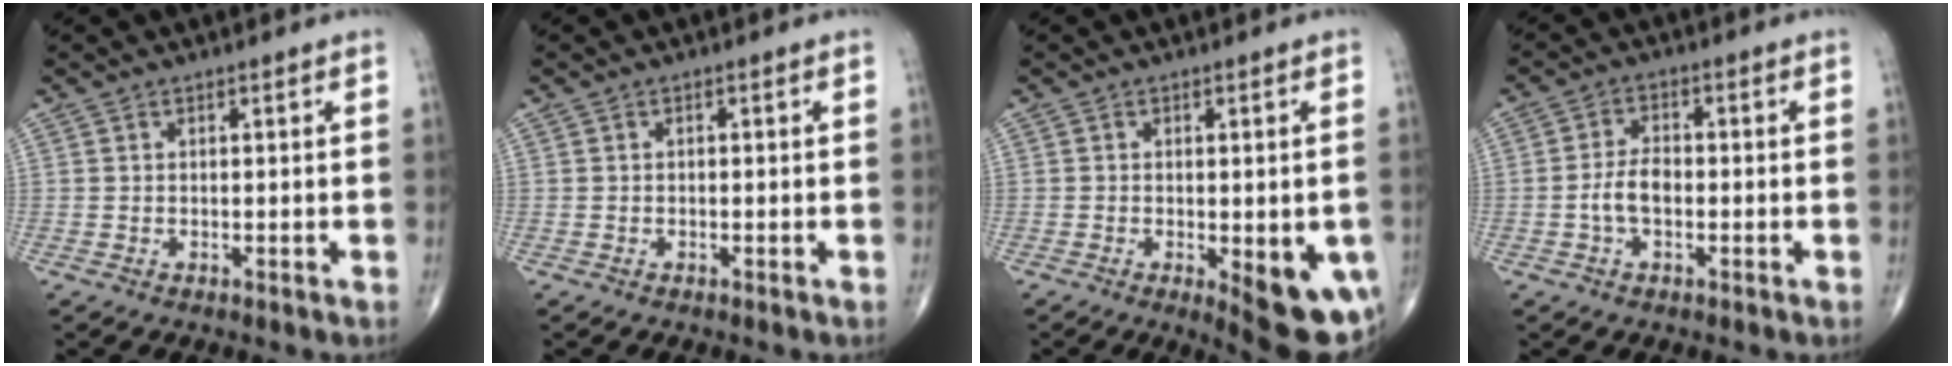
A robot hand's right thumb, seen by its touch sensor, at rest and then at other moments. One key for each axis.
{"total": 0.0}
{"total": 12.0, "fx": -3.8, "fy": 4.3, "fz": 10.5, "tx": -0.110, "ty": -0.008, "tz": -0.036}
{"total": 4.7, "fx": -1.1, "fy": 2.6, "fz": 3.7, "tx": -0.072, "ty": 0.016, "tz": -0.025}